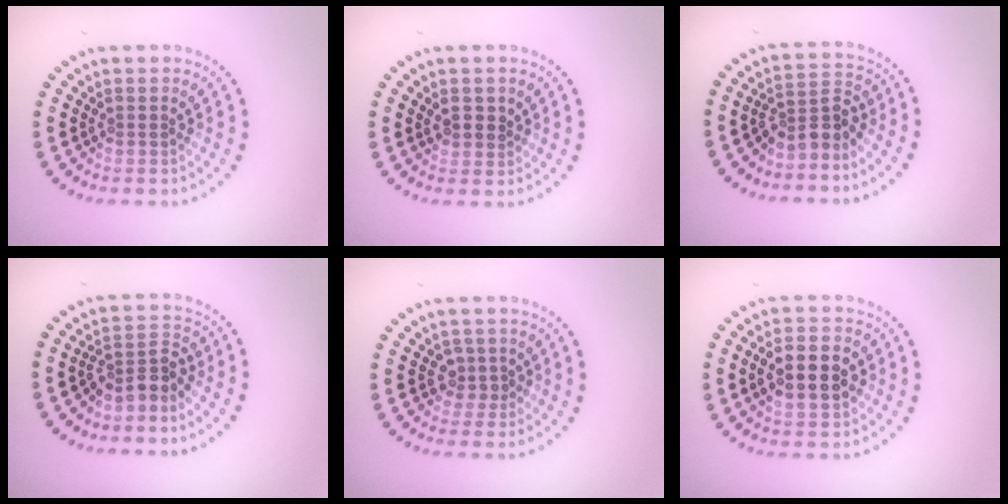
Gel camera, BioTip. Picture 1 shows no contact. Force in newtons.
{"total": 1.4, "press": 1.2, "slide": 0.7}
{"total": 2.8, "press": 2.1, "slide": 1.8}
{"total": 2.7, "press": 2.1, "slide": 1.8}
{"total": 1.7, "press": 1.3, "slide": 1.0}
{"total": 5.1, "press": 5.0, "slide": 0.2}